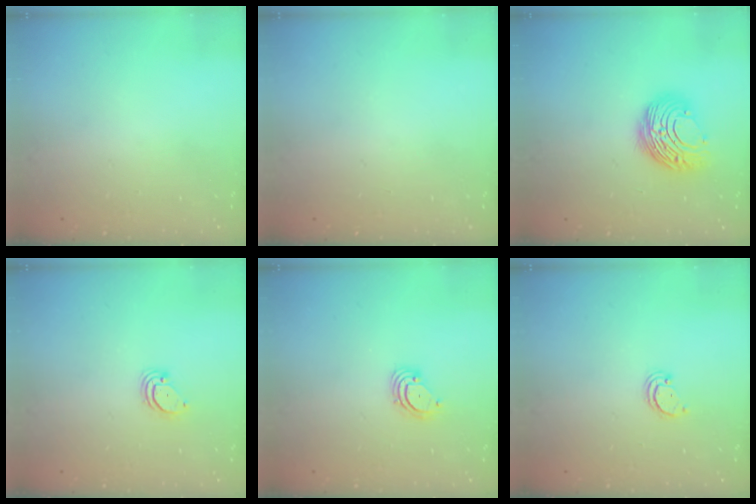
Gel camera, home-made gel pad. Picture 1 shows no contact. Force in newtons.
{"total": 0.0}
{"total": 10.4, "press": 10.4, "slide": 0.6}
{"total": 2.0, "press": 2.0, "slide": 0.1}
{"total": 3.5, "press": 3.5, "slide": 0.4}
{"total": 2.2, "press": 2.2, "slide": 0.1}